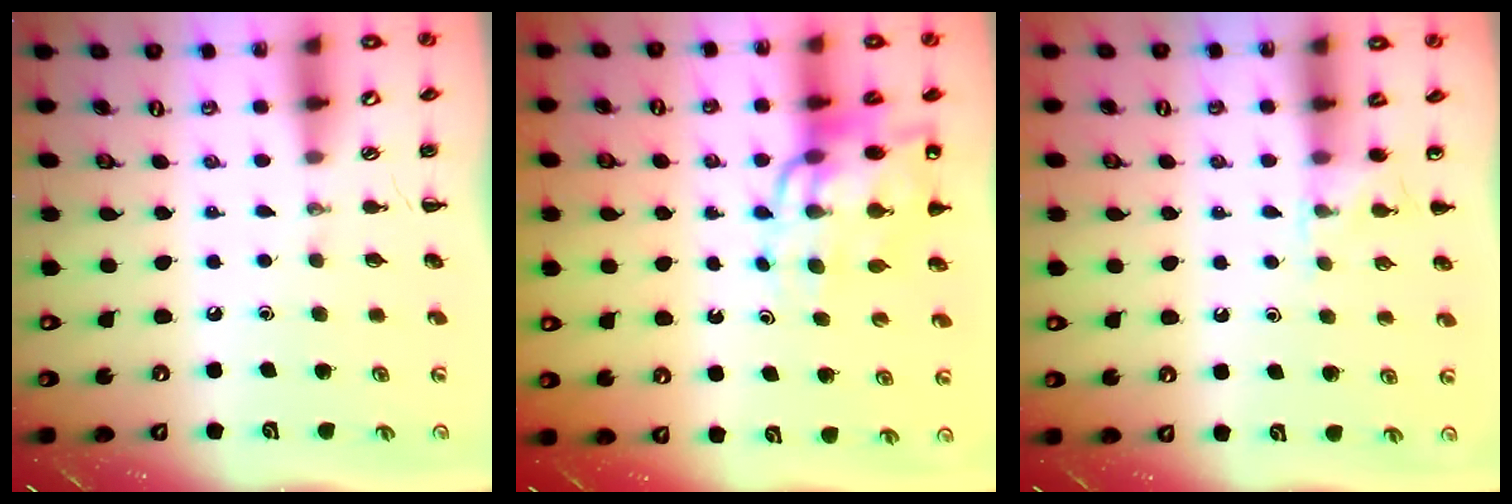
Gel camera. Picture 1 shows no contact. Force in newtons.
{"total": 13.9, "press": 13.4, "slide": 3.8}
{"total": 5.9, "press": 5.5, "slide": 2.0}